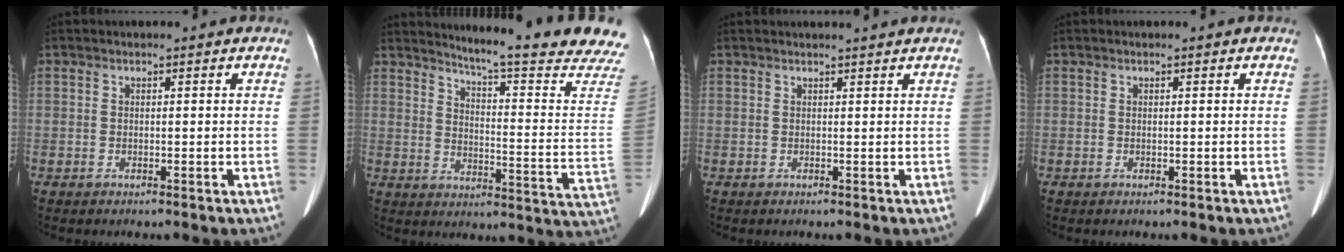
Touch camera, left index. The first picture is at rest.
{"total": 21.5, "force": [19.3, -1.0, 9.3], "torque": [-0.135, -0.109, 0.232]}
{"total": 2.9, "force": [2.7, -0.5, 1.0], "torque": [-0.013, 0.008, 0.033]}
{"total": 0.0}